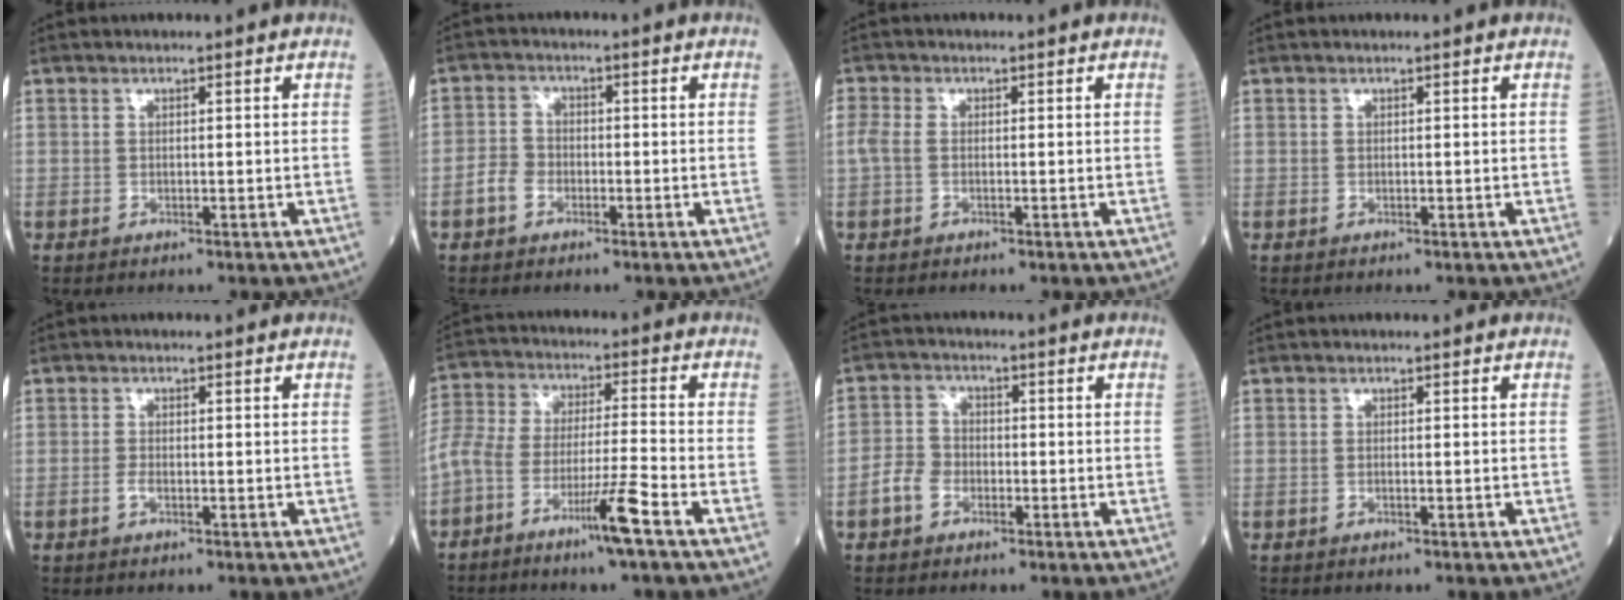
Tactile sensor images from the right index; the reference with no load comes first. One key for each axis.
{"total": 3.3, "fx": -1.6, "fy": 2.5, "fz": 1.5, "tx": -0.028, "ty": 0.008, "tz": -0.034}
{"total": 2.2, "fx": -0.4, "fy": 1.4, "fz": 1.6, "tx": -0.051, "ty": 0.005, "tz": -0.011}
{"total": 0.0}
{"total": 1.1, "fx": -0.6, "fy": 0.4, "fz": 0.9, "tx": -0.017, "ty": 0.002, "tz": -0.012}
{"total": 9.4, "fx": -5.7, "fy": -0.1, "fz": 7.5, "tx": -0.156, "ty": 0.007, "tz": -0.113}
{"total": 4.1, "fx": -2.0, "fy": 3.1, "fz": 1.9, "tx": -0.042, "ty": 0.011, "tz": -0.043}
{"total": 0.0}